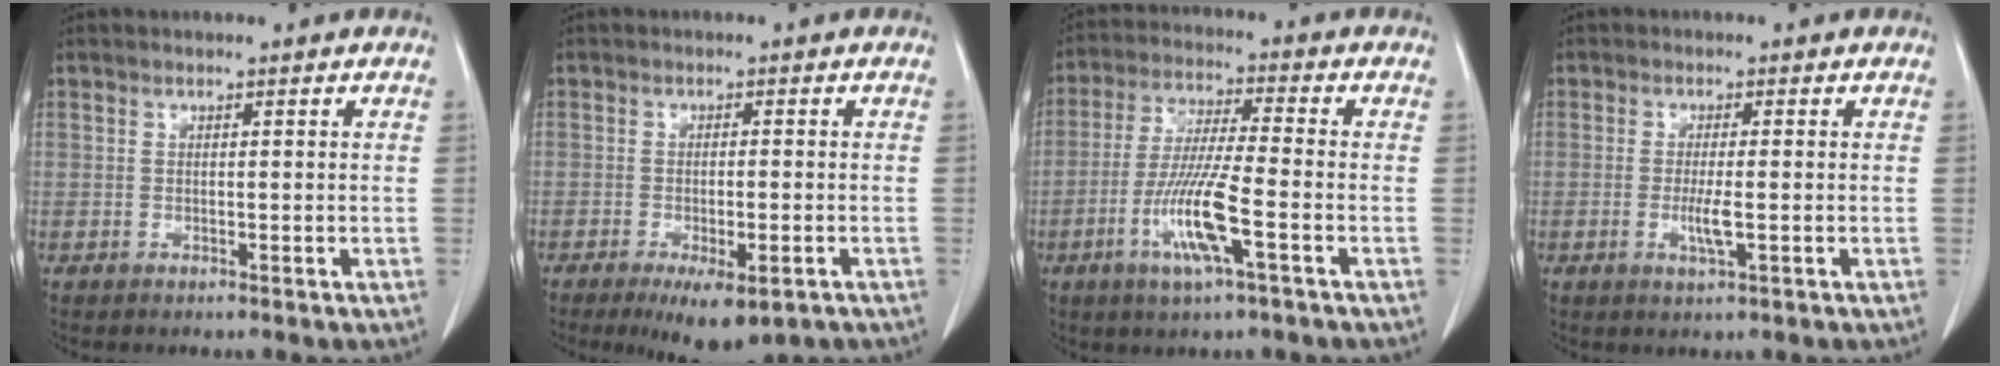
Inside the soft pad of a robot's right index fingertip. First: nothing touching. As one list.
[{"total": 7.3, "force": [-4.3, 2.2, 5.5], "torque": [-0.082, -0.014, -0.058]}, {"total": 10.6, "force": [-4.0, 0.4, 9.8], "torque": [-0.198, -0.014, -0.079]}, {"total": 3.0, "force": [-0.7, 0.2, 2.9], "torque": [-0.061, -0.007, -0.011]}]